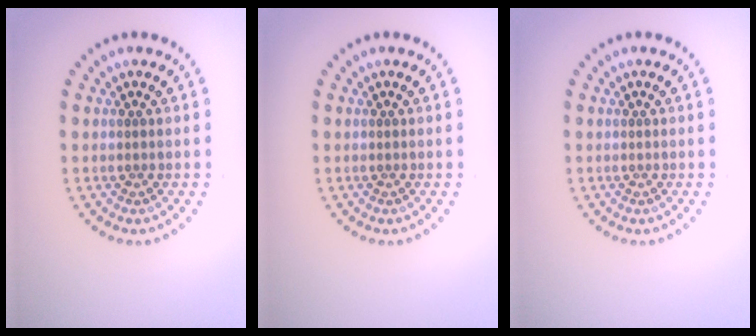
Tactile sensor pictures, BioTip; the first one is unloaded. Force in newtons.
{"total": 0.0}
{"total": 0.0}